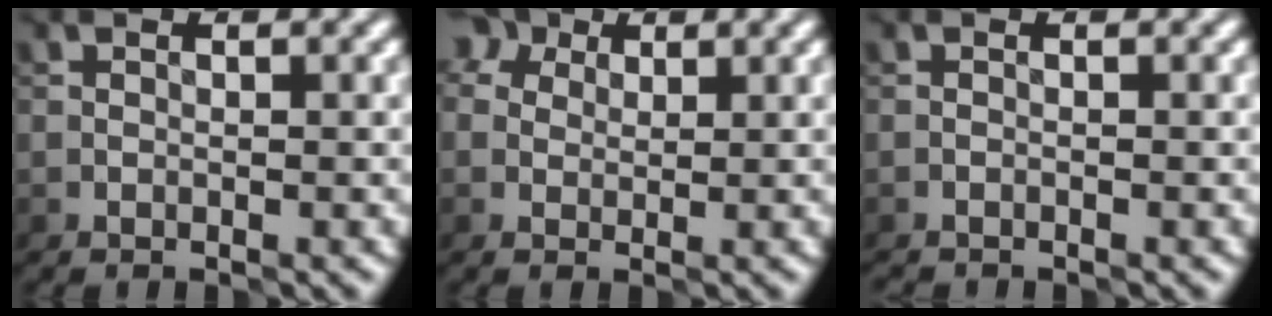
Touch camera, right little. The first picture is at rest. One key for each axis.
{"total": 3.5, "fx": 1.7, "fy": 2.5, "fz": 1.7, "tx": -0.011, "ty": 0.018, "tz": 0.000}
{"total": 0.8, "fx": -0.7, "fy": 0.0, "fz": -0.1, "tx": 0.000, "ty": -0.005, "tz": -0.019}